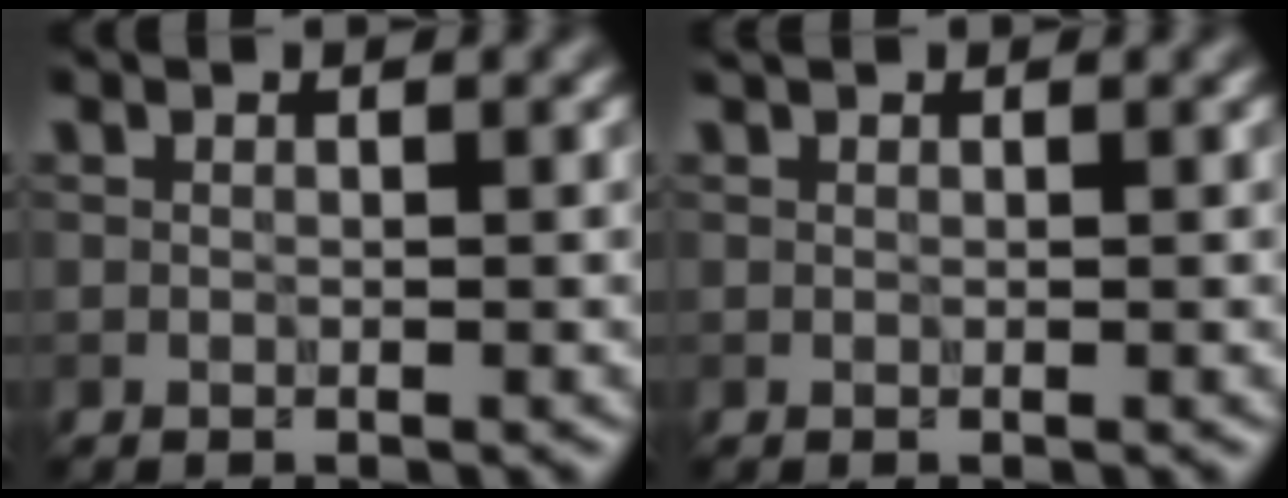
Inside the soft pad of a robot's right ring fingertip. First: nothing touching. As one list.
[{"total": 0.6, "force": [0.6, 0.1, 0.2], "torque": [-0.003, 0.002, 0.008]}]